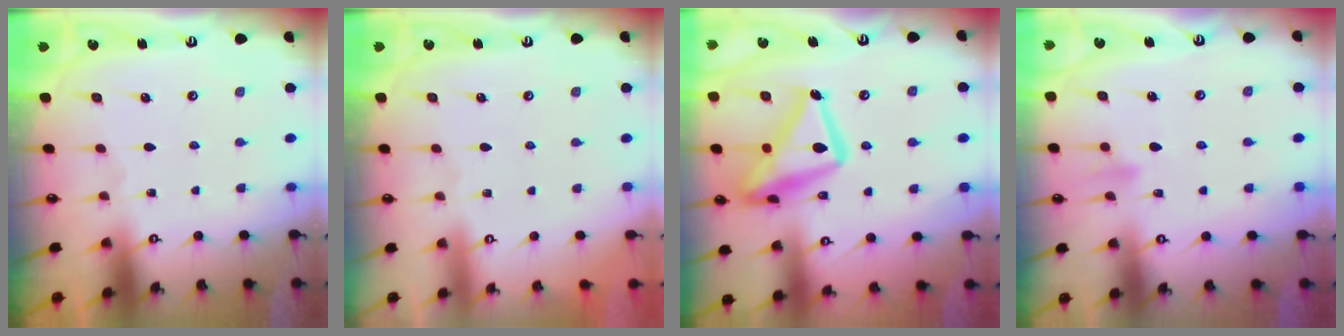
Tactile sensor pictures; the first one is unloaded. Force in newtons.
{"total": 3.8, "press": 3.8, "slide": 0.1}
{"total": 19.6, "press": 19.6, "slide": 1.5}
{"total": 9.1, "press": 9.0, "slide": 1.7}